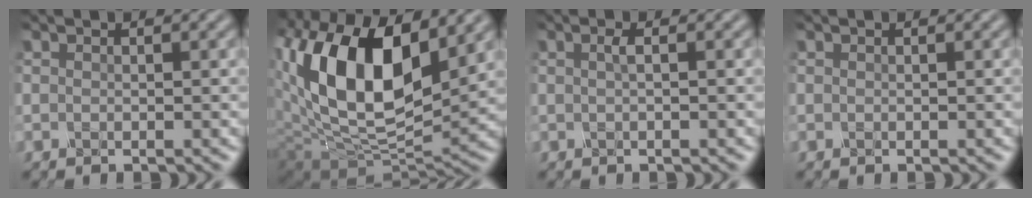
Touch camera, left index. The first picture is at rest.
{"total": 15.1, "force": [4.2, 8.0, 12.1], "torque": [-0.220, 0.010, 0.071]}
{"total": 0.9, "force": [-0.1, 0.2, 0.9], "torque": [-0.019, 0.002, -0.003]}
{"total": 0.0}